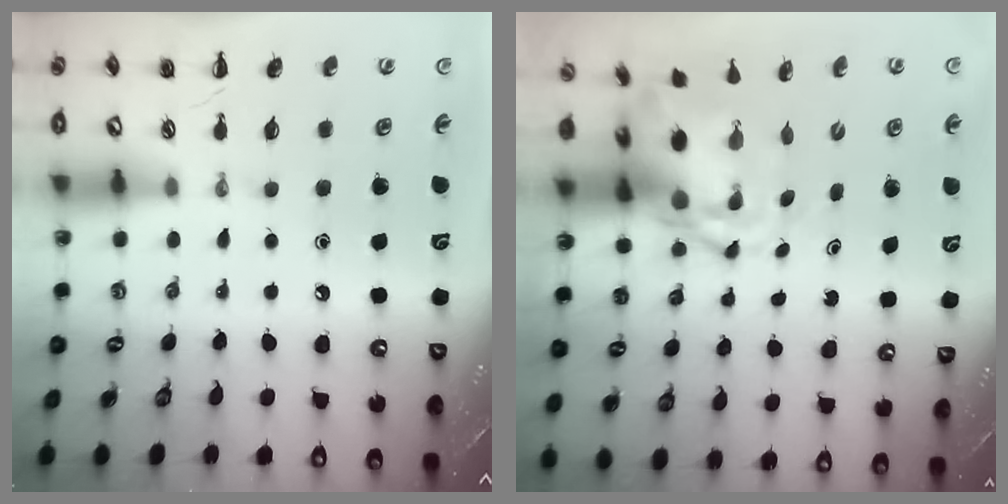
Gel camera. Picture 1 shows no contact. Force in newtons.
{"total": 5.2, "press": 5.0, "slide": 1.4}